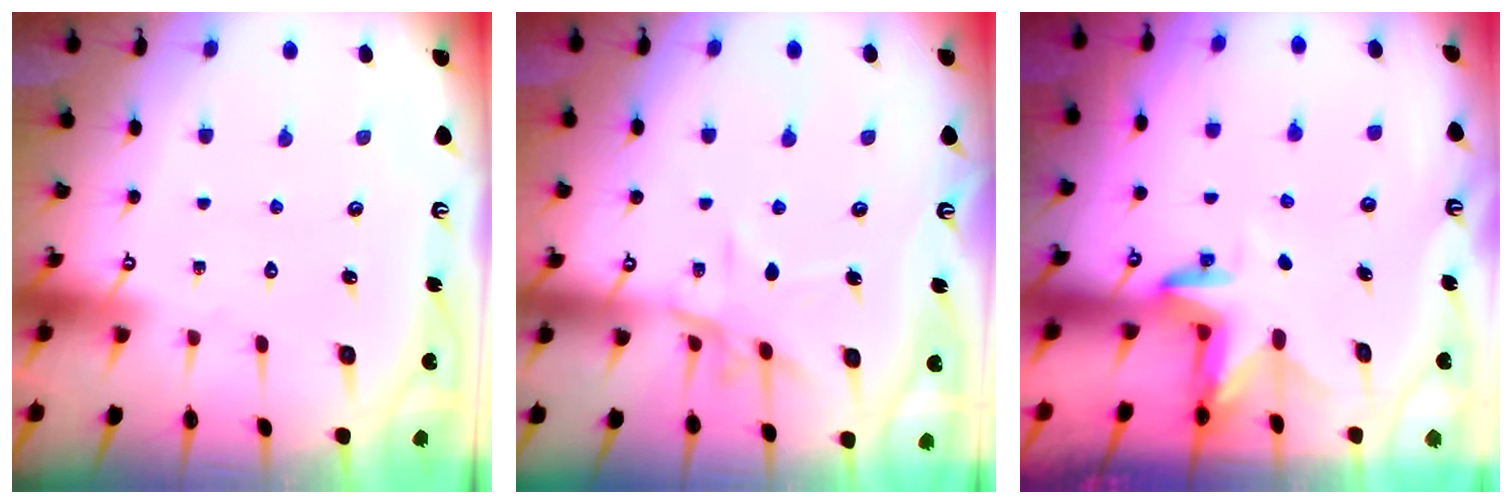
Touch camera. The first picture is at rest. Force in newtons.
{"total": 10.0, "press": 10.0, "slide": 0.8}
{"total": 3.3, "press": 3.3, "slide": 0.2}